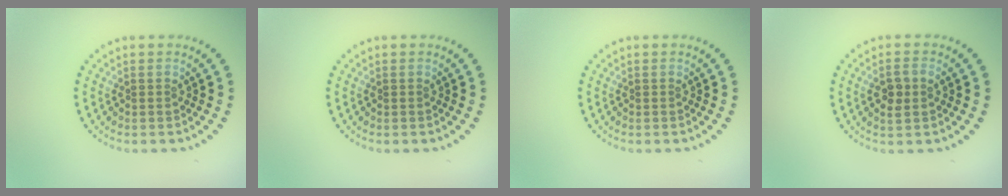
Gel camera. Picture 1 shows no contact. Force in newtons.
{"total": 0.0}
{"total": 0.0}
{"total": 2.1, "press": 2.0, "slide": 0.5}